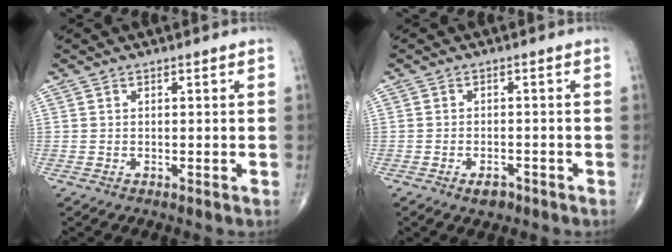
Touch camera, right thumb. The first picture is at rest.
{"total": 2.5, "force": [-1.6, 1.4, 1.4], "torque": [-0.019, 0.006, -0.020]}